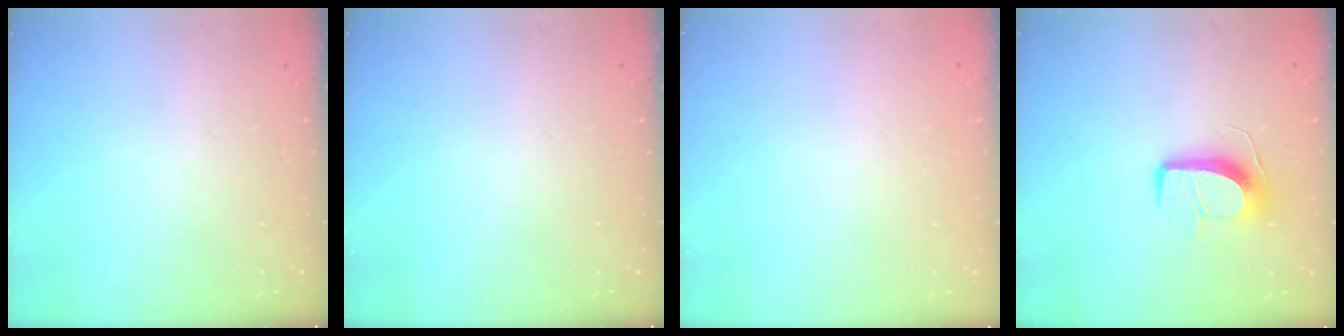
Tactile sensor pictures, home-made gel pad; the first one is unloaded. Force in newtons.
{"total": 0.0}
{"total": 0.0}
{"total": 10.1, "press": 10.1, "slide": 0.2}